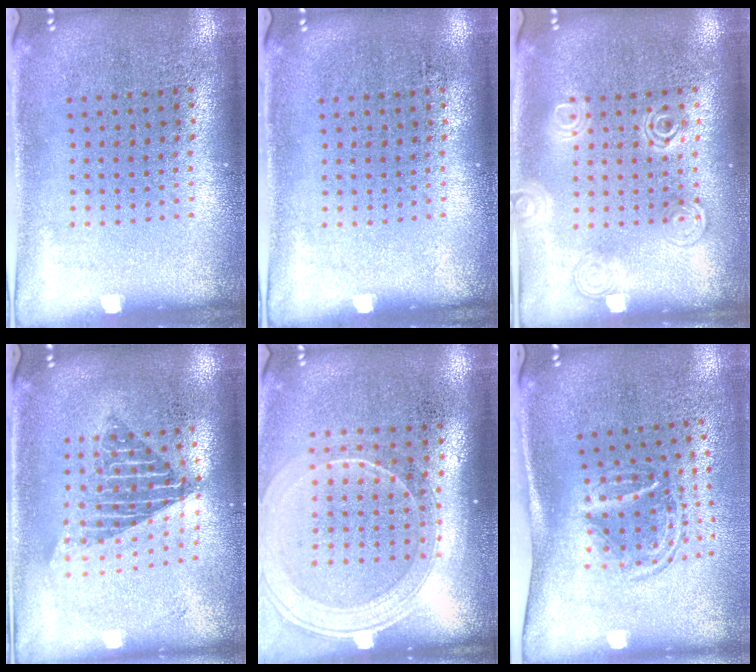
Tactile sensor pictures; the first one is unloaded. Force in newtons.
{"total": 0.0}
{"total": 2.3, "press": 2.2, "slide": 0.3}
{"total": 1.6, "press": 1.3, "slide": 0.9}
{"total": 1.9, "press": 1.7, "slide": 0.9}
{"total": 1.7, "press": 1.1, "slide": 1.3}